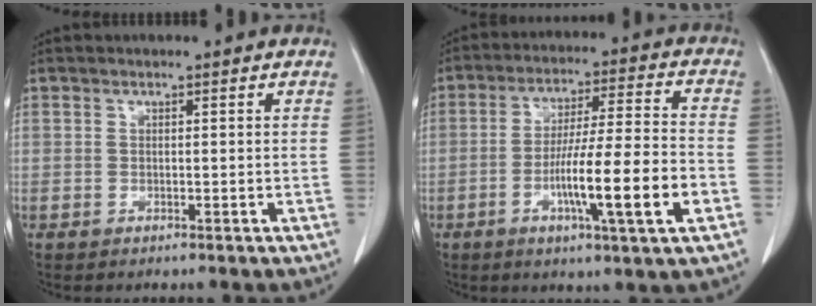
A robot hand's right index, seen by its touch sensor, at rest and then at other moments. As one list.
[{"total": 14.2, "force": [-4.5, 0.1, 13.4], "torque": [-0.232, -0.005, -0.077]}]